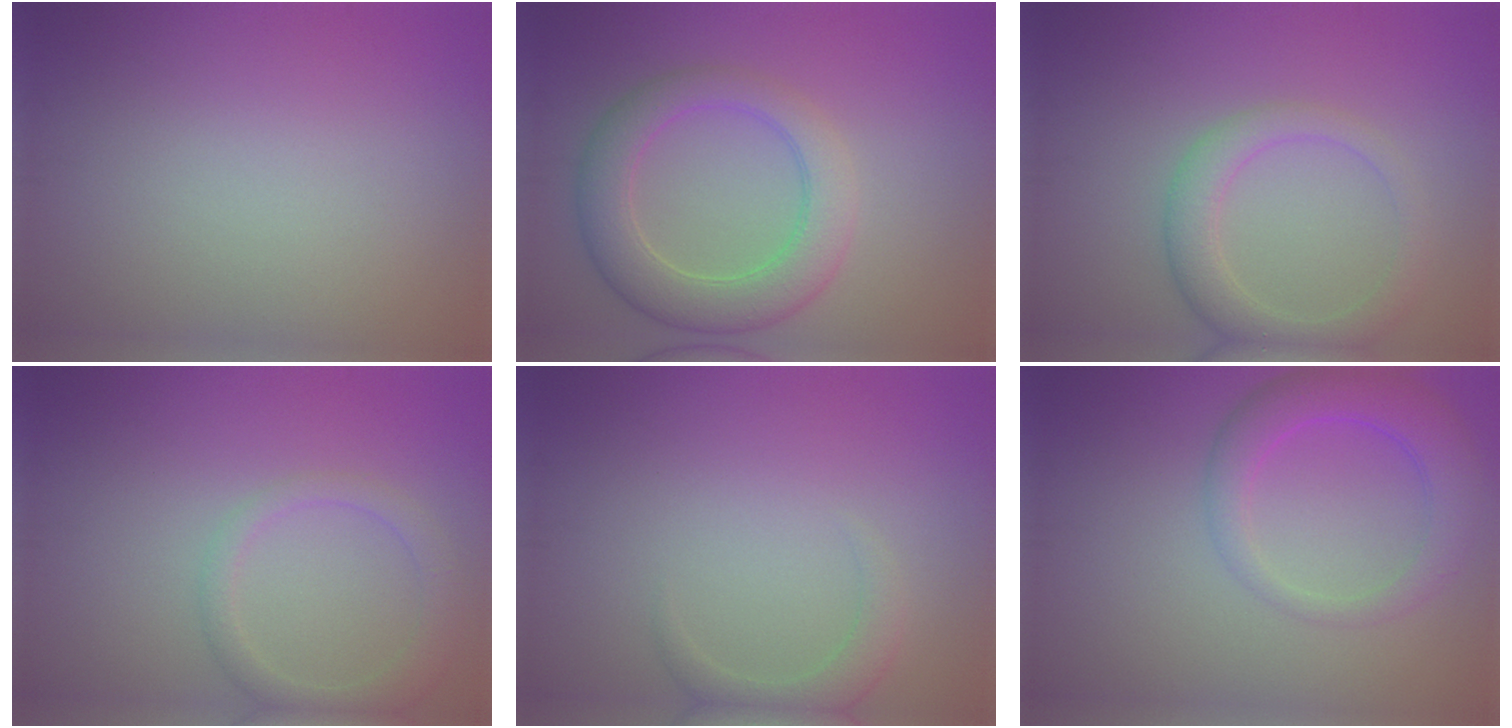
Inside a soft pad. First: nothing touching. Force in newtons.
{"total": 5.7, "press": 5.7, "slide": 0.2}
{"total": 3.6, "press": 3.5, "slide": 0.2}
{"total": 2.7, "press": 2.7, "slide": 0.1}
{"total": 2.1, "press": 2.1, "slide": 0.3}
{"total": 4.5, "press": 4.5, "slide": 0.3}